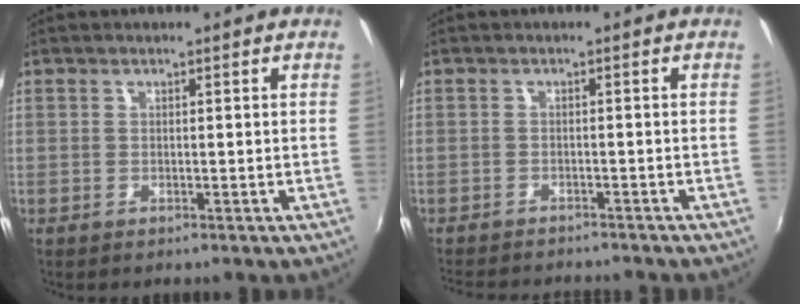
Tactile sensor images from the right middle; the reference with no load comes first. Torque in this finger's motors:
{"motor_torque": [0.96, -1.18, 0.13, 0.02]}